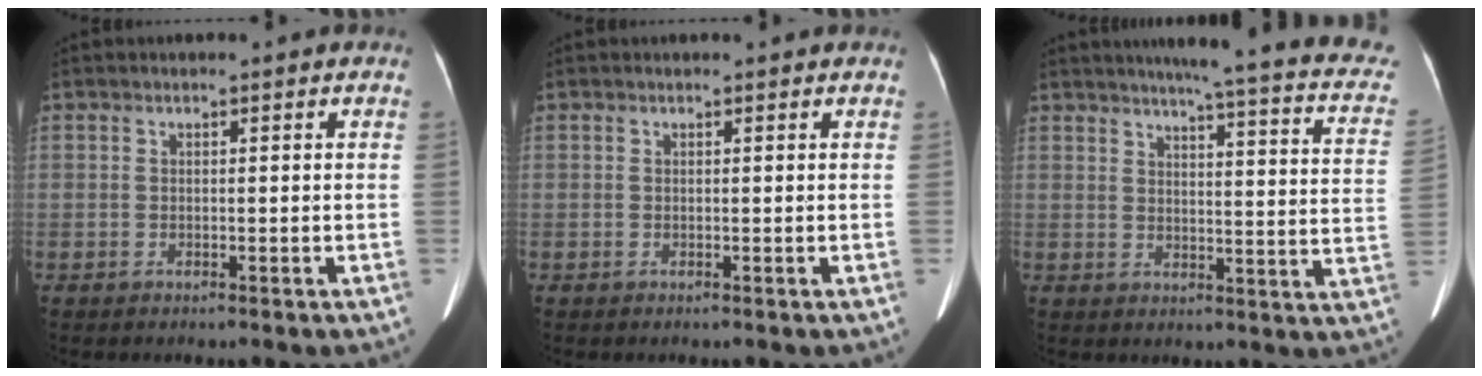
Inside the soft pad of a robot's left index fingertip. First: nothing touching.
{"total": 0.9, "force": [0.9, 0.0, 0.2], "torque": [-0.009, 0.006, 0.011]}
{"total": 21.7, "force": [18.1, 1.9, 11.8], "torque": [-0.148, -0.035, 0.193]}